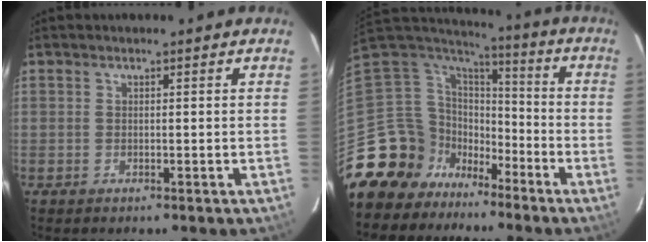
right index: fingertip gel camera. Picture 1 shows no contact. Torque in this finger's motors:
{"motor_torque": [0.99, -1.15, -0.02, -0.21]}